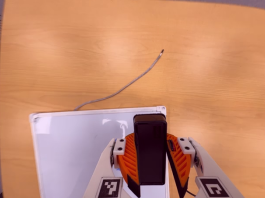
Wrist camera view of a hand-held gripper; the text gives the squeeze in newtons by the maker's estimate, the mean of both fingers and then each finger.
{"total": 10.0, "left": 9.9, "right": 10.1}